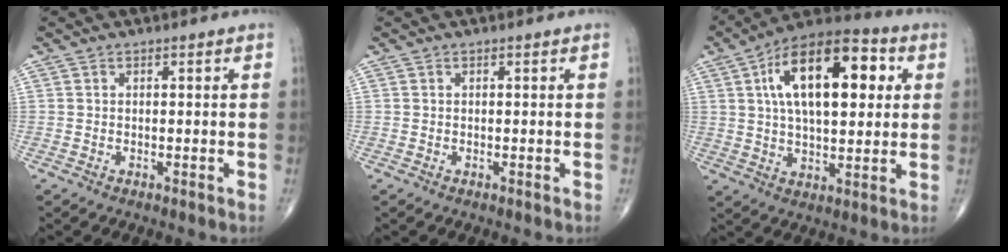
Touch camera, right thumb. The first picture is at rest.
{"total": 0.0}
{"total": 20.5, "force": [5.2, 9.9, 17.2], "torque": [-0.252, 0.014, 0.074]}